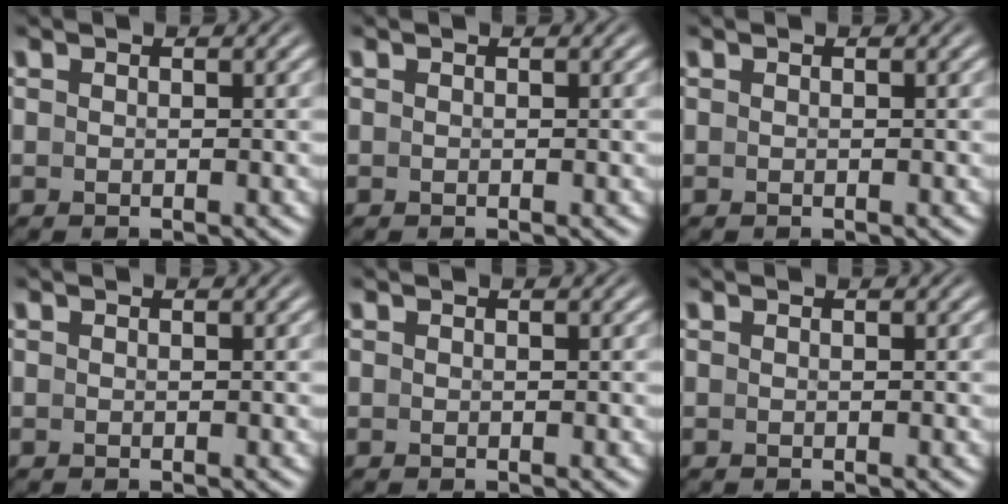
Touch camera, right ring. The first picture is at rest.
{"total": 0.0}
{"total": 0.0}
{"total": 0.0}
{"total": 0.0}
{"total": 0.0}